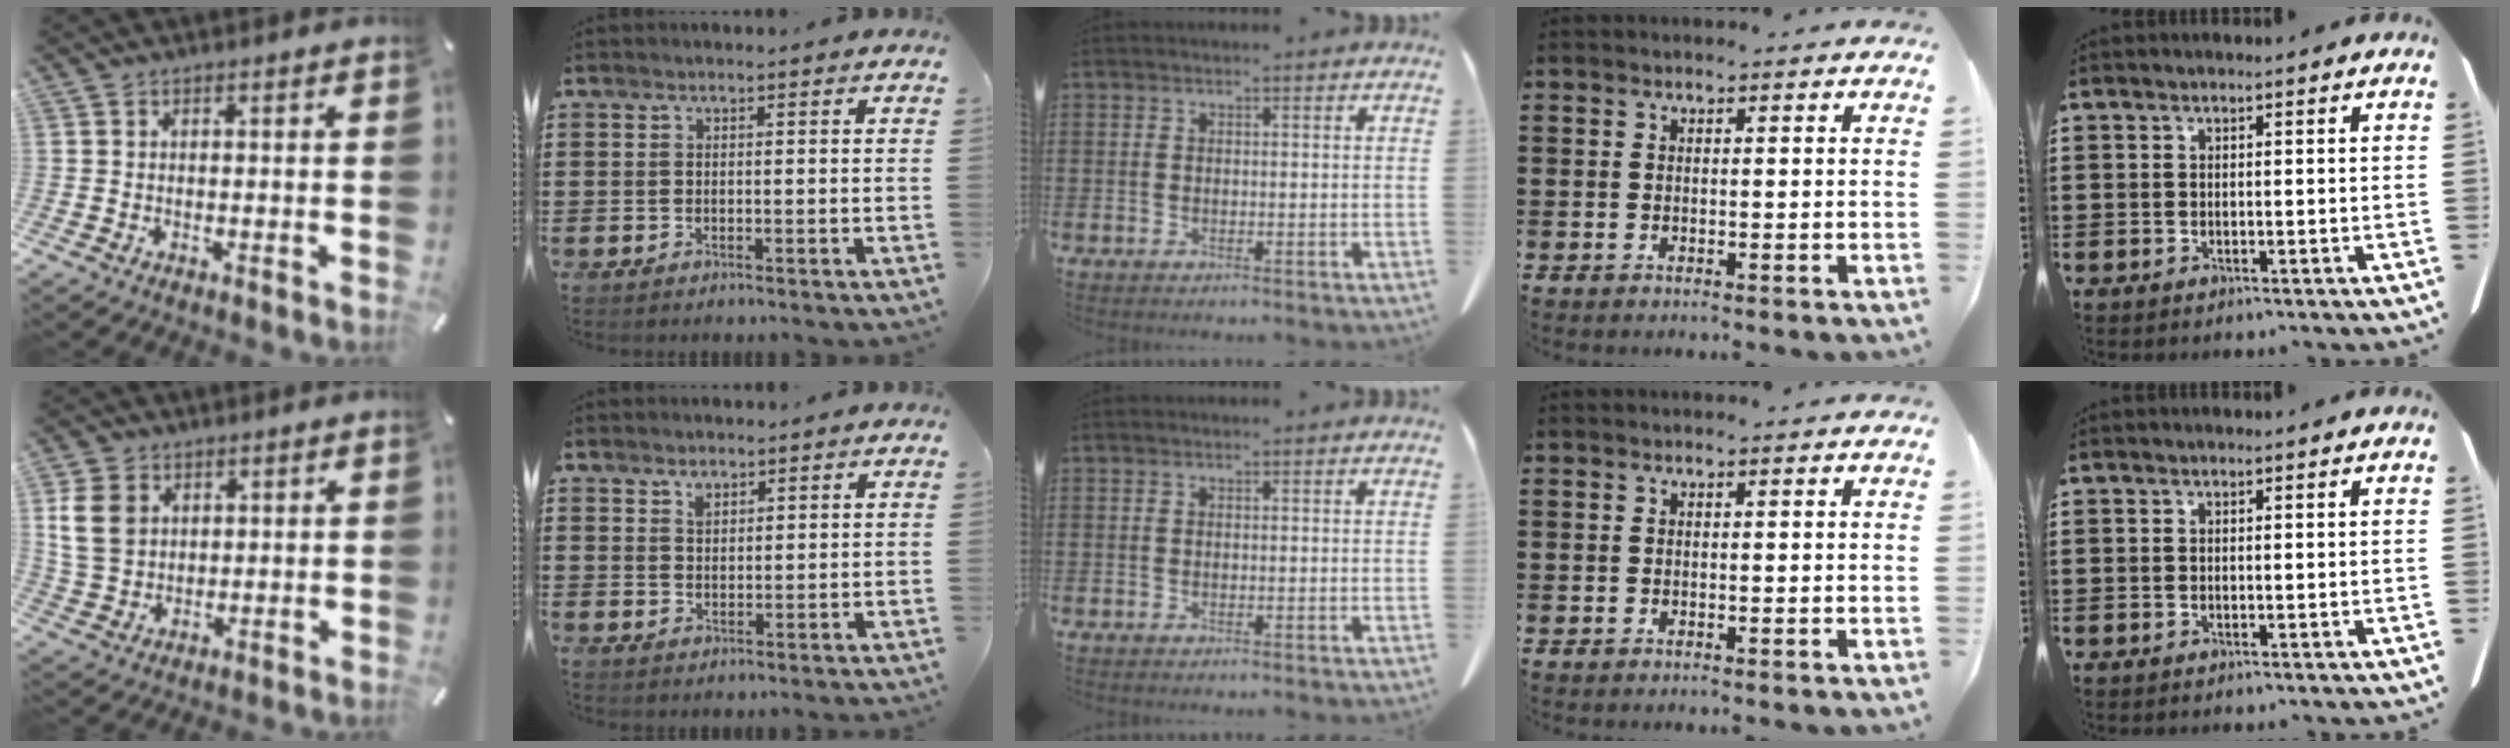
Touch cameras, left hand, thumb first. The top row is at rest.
{"thumb": {"total": 8.7, "force": [2.5, 7.3, 4.0], "torque": [-0.104, 0.009, 0.048]}, "index": {"total": 2.5, "force": [1.9, 1.5, 0.7], "torque": [-0.009, -0.003, 0.035]}}